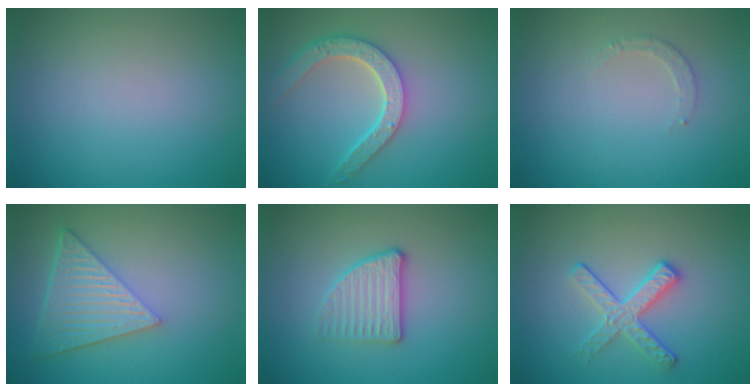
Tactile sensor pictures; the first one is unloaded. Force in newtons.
{"total": 4.6, "press": 3.8, "slide": 2.7}
{"total": 1.3, "press": 1.2, "slide": 0.2}
{"total": 6.2, "press": 4.5, "slide": 4.3}
{"total": 2.8, "press": 2.5, "slide": 1.2}
{"total": 2.8, "press": 2.6, "slide": 1.1}